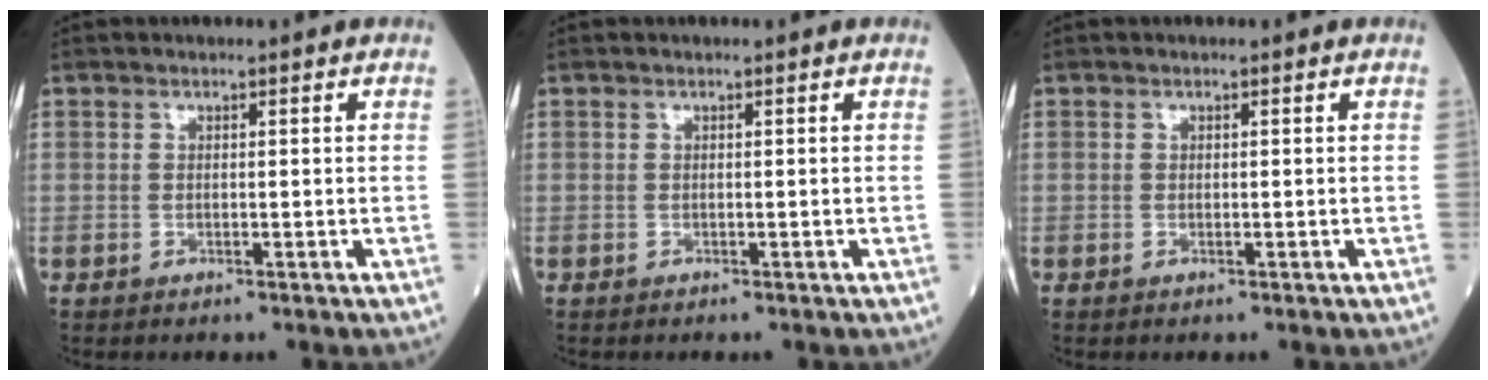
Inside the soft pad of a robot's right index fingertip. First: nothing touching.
{"total": 0.0}
{"total": 0.0}